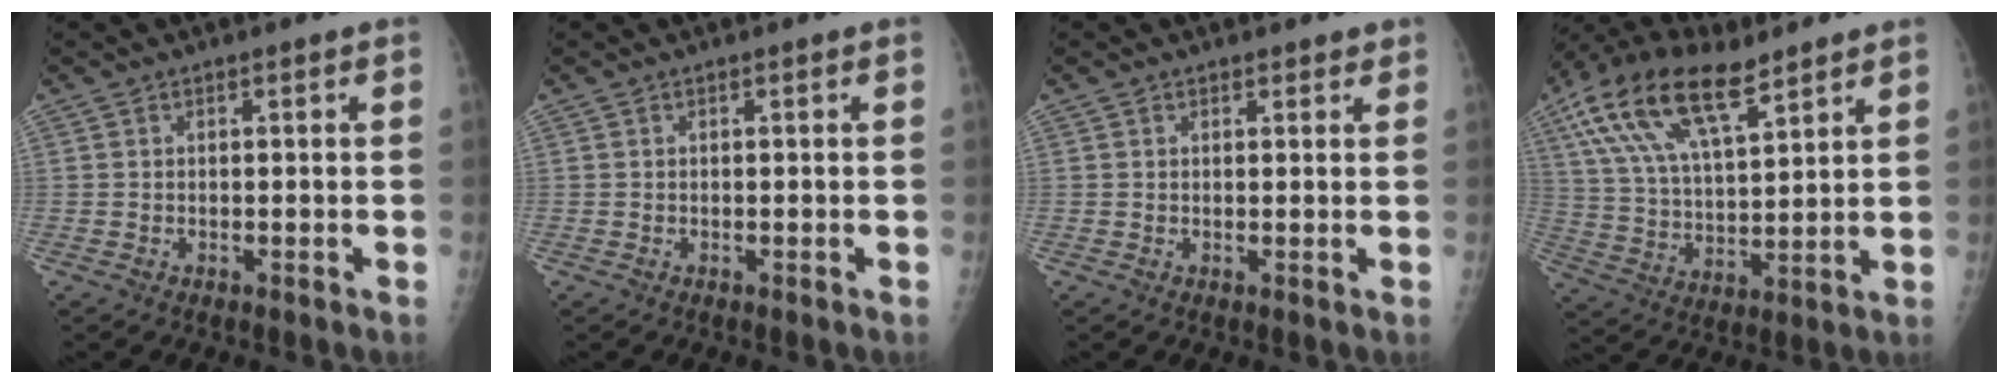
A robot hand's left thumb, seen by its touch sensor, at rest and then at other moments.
{"total": 0.0}
{"total": 1.2, "force": [0.9, 0.8, 0.0], "torque": [0.019, -0.005, 0.006]}
{"total": 18.7, "force": [10.8, 7.9, 13.2], "torque": [-0.239, -0.017, 0.203]}